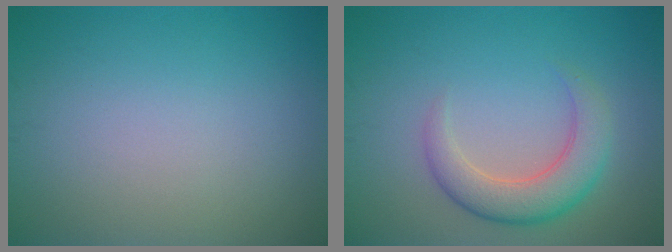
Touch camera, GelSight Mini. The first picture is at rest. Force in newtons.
{"total": 4.4, "press": 4.4, "slide": 0.3}